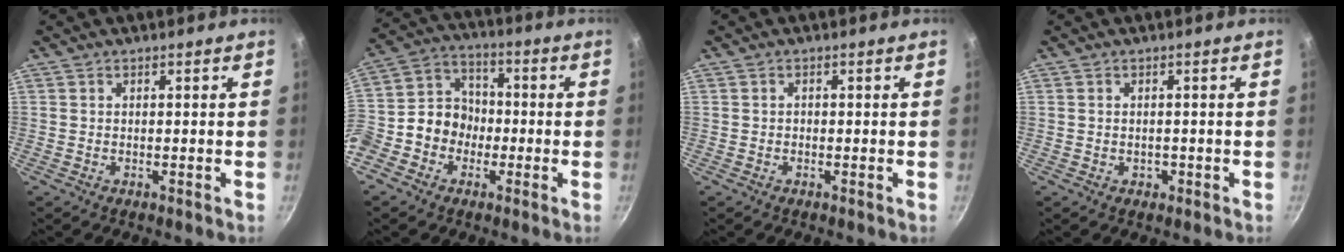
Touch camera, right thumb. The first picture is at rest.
{"total": 12.7, "force": [-4.0, 10.6, 5.9], "torque": [-0.073, 0.045, -0.091]}
{"total": 0.5, "force": [-0.1, 0.4, 0.3], "torque": [-0.006, 0.004, -0.001]}
{"total": 1.2, "force": [-0.3, 1.0, 0.6], "torque": [-0.007, 0.002, -0.002]}